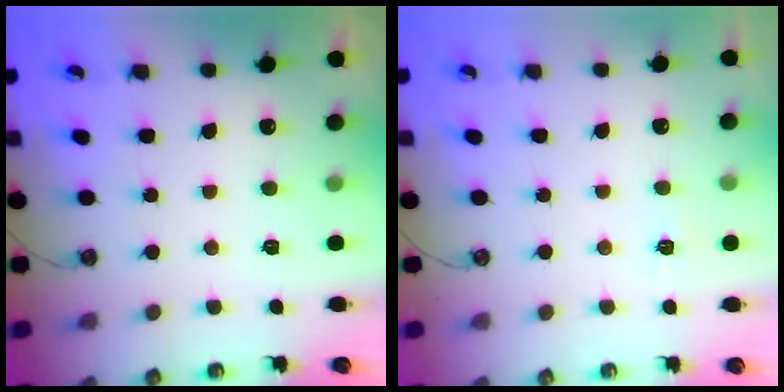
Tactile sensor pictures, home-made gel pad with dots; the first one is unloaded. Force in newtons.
{"total": 4.1, "press": 4.0, "slide": 0.4}